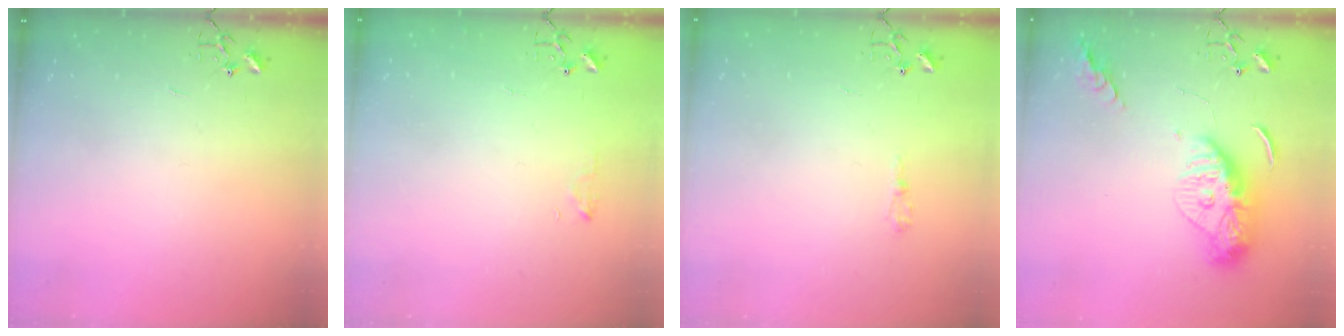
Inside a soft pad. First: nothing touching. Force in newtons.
{"total": 6.4, "press": 6.3, "slide": 0.7}
{"total": 5.9, "press": 5.9, "slide": 0.6}
{"total": 12.7, "press": 12.7, "slide": 1.2}